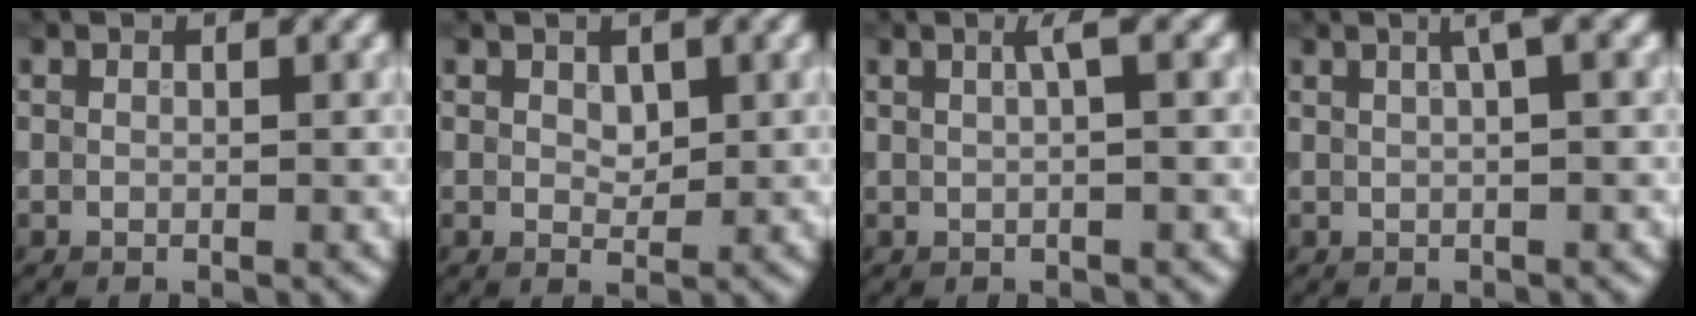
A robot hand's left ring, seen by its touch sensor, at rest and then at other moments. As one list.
[{"total": 1.3, "force": [0.5, 0.9, 0.8], "torque": [-0.011, -0.004, 0.012]}, {"total": 1.6, "force": [0.5, 0.4, 1.5], "torque": [-0.023, 0.007, 0.004]}, {"total": 2.0, "force": [0.8, 0.4, 1.8], "torque": [-0.024, 0.010, 0.011]}]